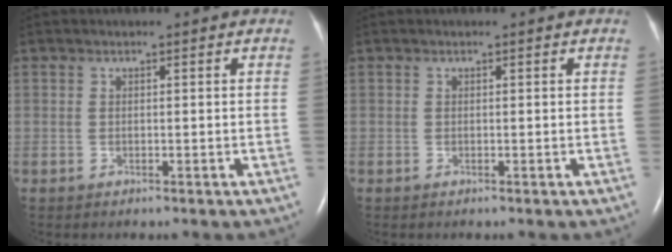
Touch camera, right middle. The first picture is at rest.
{"total": 0.0}